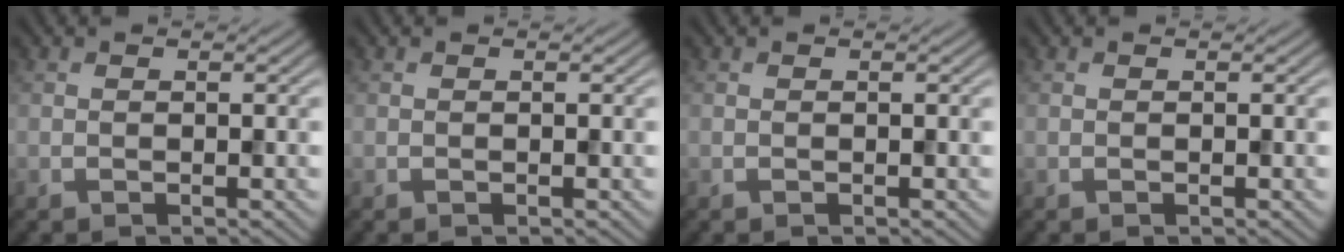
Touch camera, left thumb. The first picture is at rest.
{"total": 0.0}
{"total": 0.0}
{"total": 0.0}